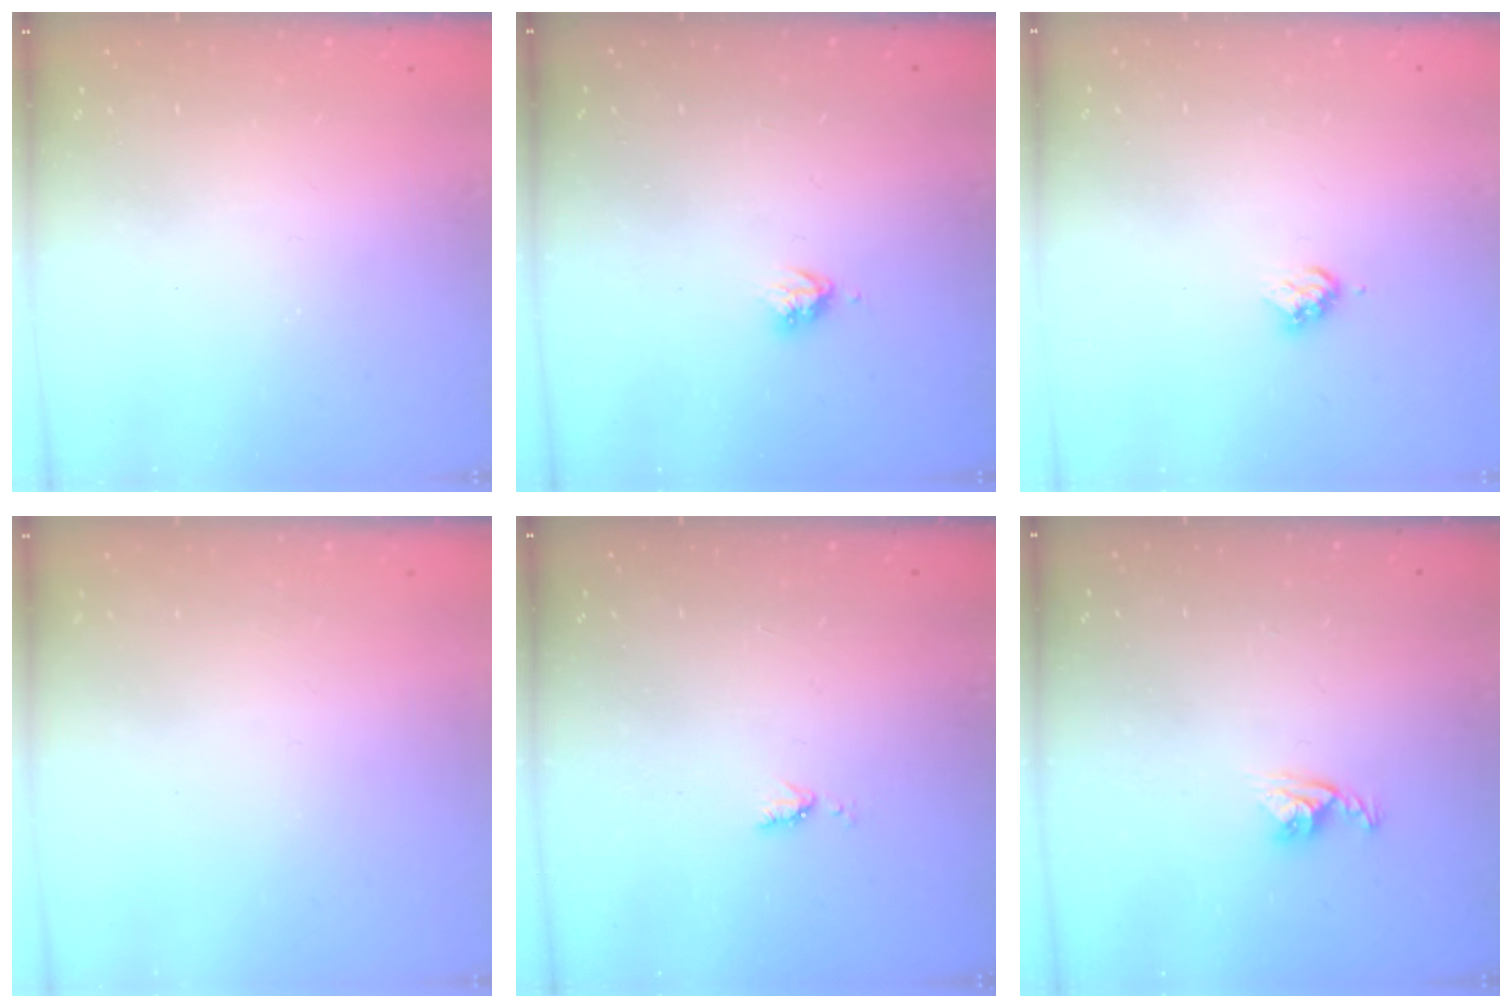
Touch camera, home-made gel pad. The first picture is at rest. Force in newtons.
{"total": 3.1, "press": 3.1, "slide": 0.4}
{"total": 3.7, "press": 3.7, "slide": 0.4}
{"total": 0.0}
{"total": 5.2, "press": 5.1, "slide": 0.8}
{"total": 4.8, "press": 4.8, "slide": 0.2}